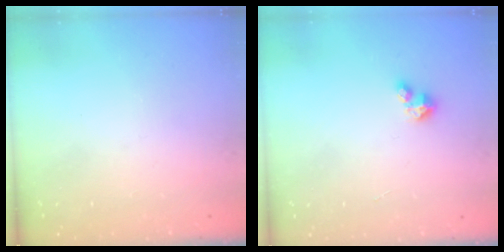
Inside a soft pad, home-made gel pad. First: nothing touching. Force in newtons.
{"total": 2.7, "press": 2.7, "slide": 0.3}